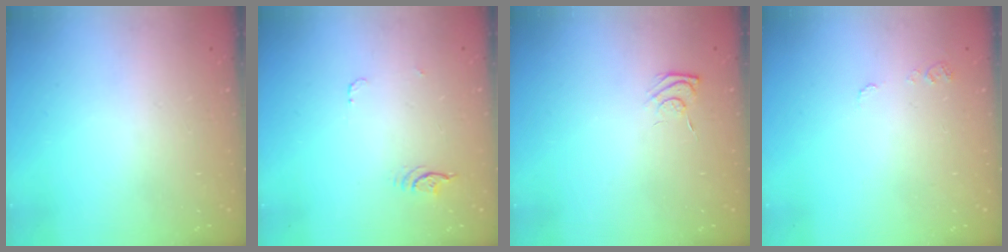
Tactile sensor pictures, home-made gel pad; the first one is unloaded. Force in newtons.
{"total": 3.8, "press": 3.4, "slide": 1.6}
{"total": 4.9, "press": 4.7, "slide": 1.1}
{"total": 5.3, "press": 5.2, "slide": 0.5}